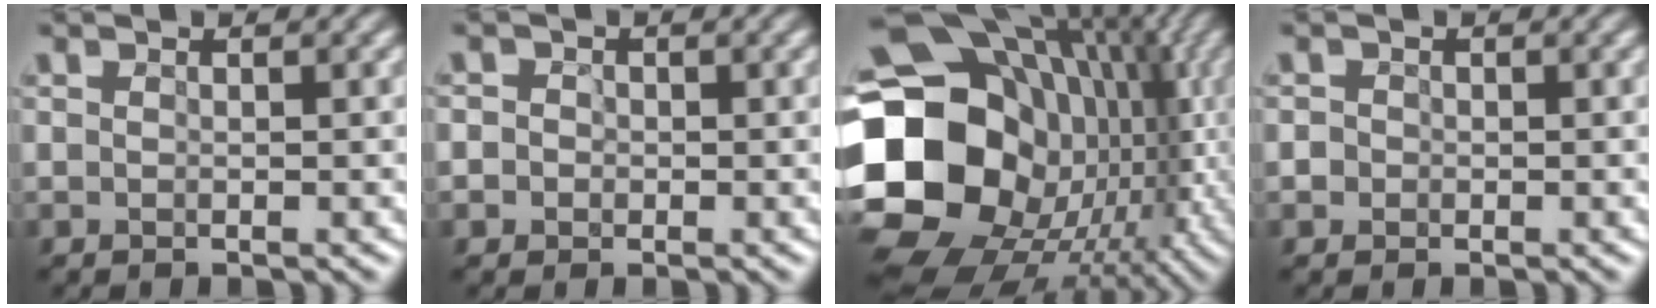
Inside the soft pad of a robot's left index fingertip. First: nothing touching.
{"total": 3.3, "force": [-0.6, 3.1, 0.9], "torque": [0.002, 0.023, -0.035]}
{"total": 20.9, "force": [-2.3, 16.9, 12.1], "torque": [-0.251, 0.003, -0.044]}
{"total": 2.3, "force": [-0.5, 2.1, 0.6], "torque": [0.008, 0.019, -0.027]}